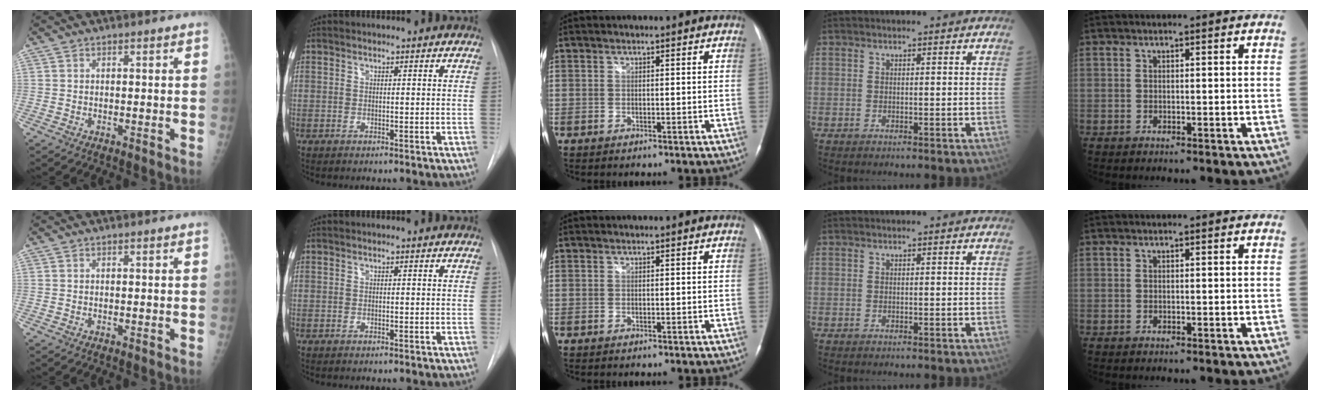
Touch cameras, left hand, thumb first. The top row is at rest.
{}